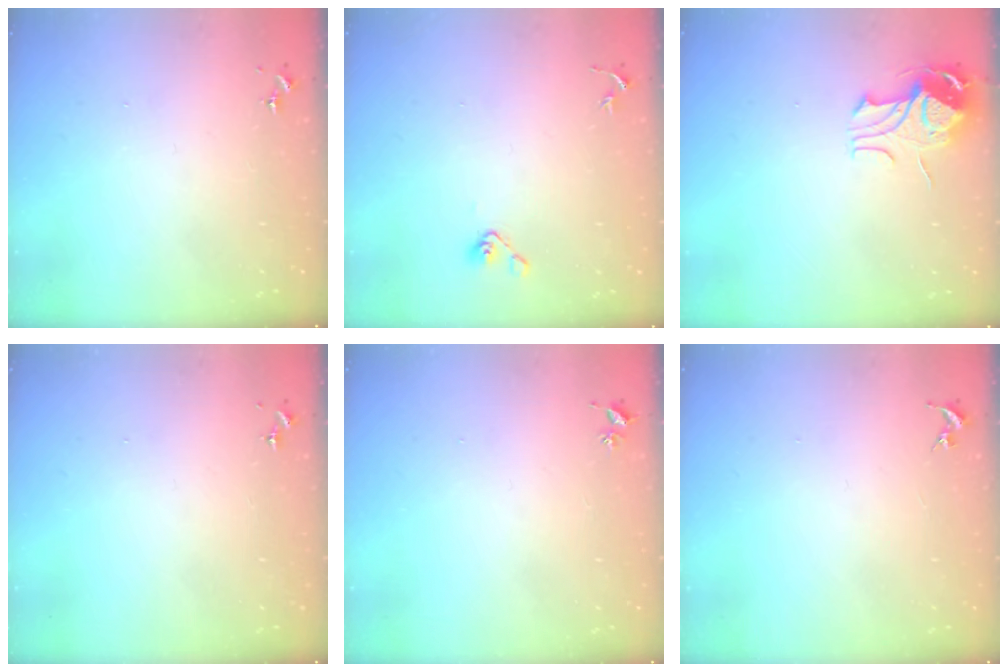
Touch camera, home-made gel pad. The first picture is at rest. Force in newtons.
{"total": 6.4, "press": 6.0, "slide": 2.1}
{"total": 9.6, "press": 9.6, "slide": 1.1}
{"total": 0.0}
{"total": 2.6, "press": 2.6, "slide": 0.3}
{"total": 0.0}